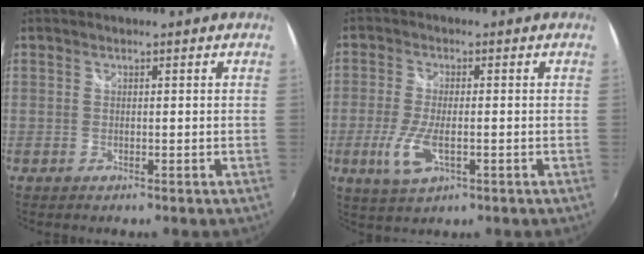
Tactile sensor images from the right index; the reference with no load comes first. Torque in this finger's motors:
{"motor_torque": [0.17, -0.01, 0.20, 0.09]}